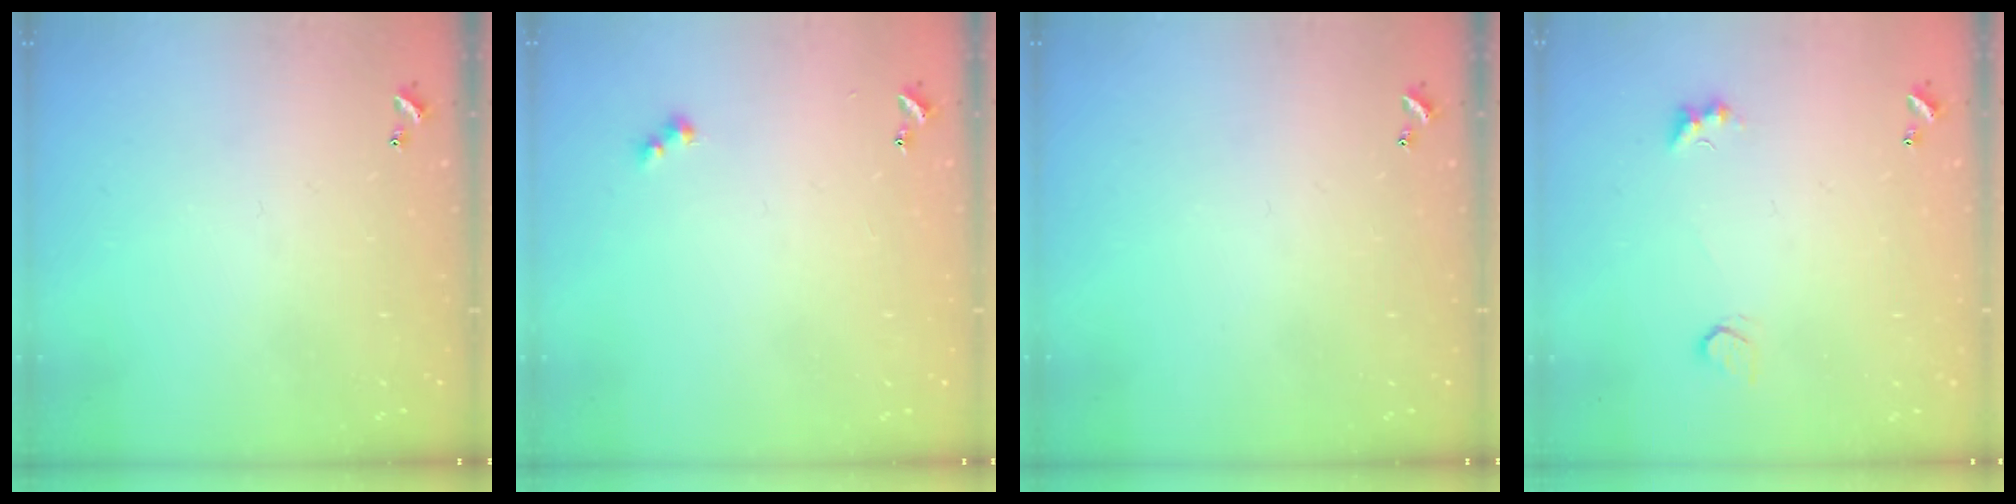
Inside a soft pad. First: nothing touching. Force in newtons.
{"total": 2.4, "press": 2.4, "slide": 0.5}
{"total": 0.0}
{"total": 3.0, "press": 2.9, "slide": 0.8}